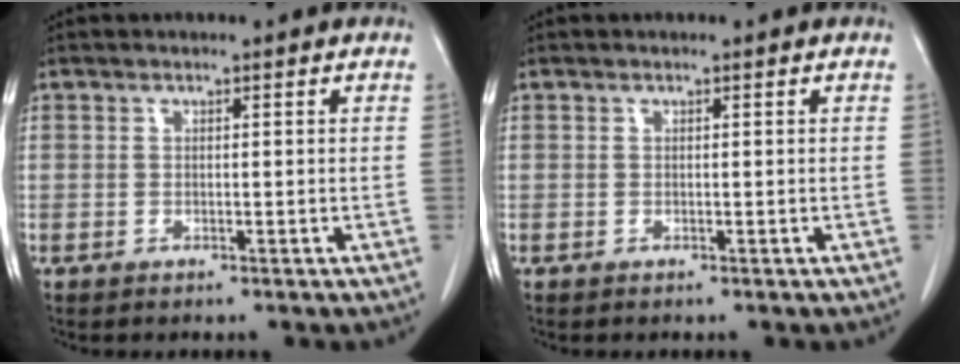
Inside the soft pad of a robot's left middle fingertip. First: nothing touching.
{"total": 0.0}